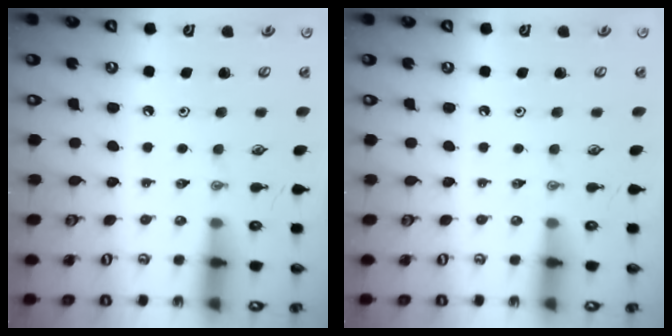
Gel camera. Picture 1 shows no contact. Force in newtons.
{"total": 0.0}